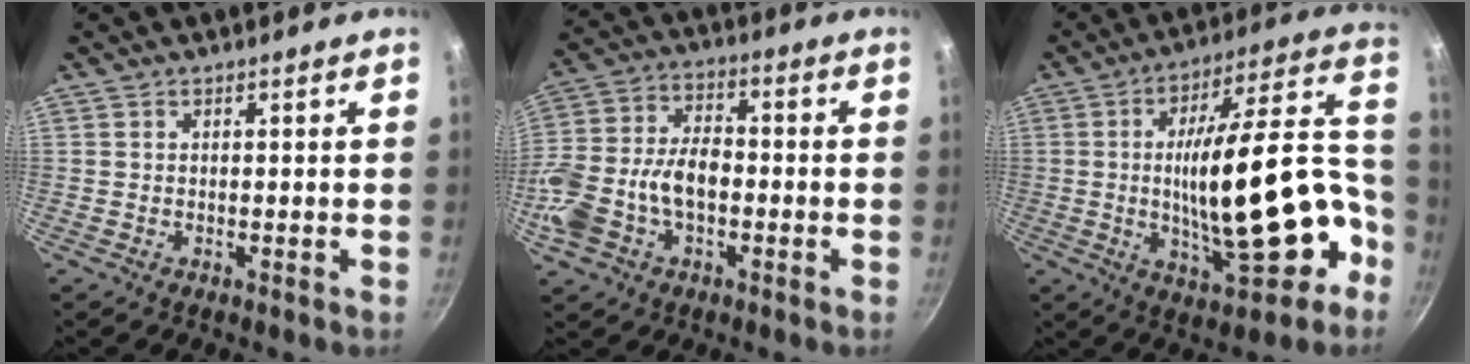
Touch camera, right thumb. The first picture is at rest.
{"total": 14.9, "force": [-3.5, 9.6, 10.8], "torque": [-0.203, 0.038, -0.071]}
{"total": 25.4, "force": [-5.5, 10.1, 22.6], "torque": [-0.318, 0.056, -0.066]}